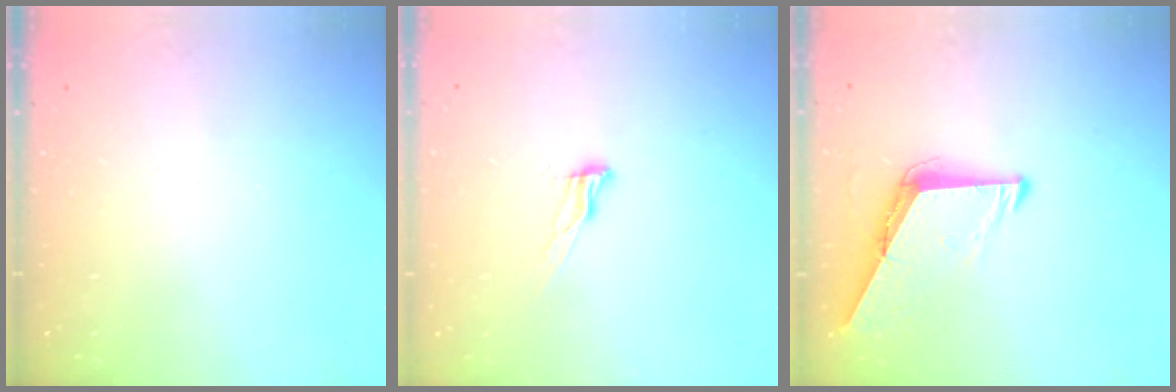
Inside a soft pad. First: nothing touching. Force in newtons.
{"total": 6.2, "press": 6.1, "slide": 0.7}
{"total": 8.6, "press": 8.5, "slide": 0.8}